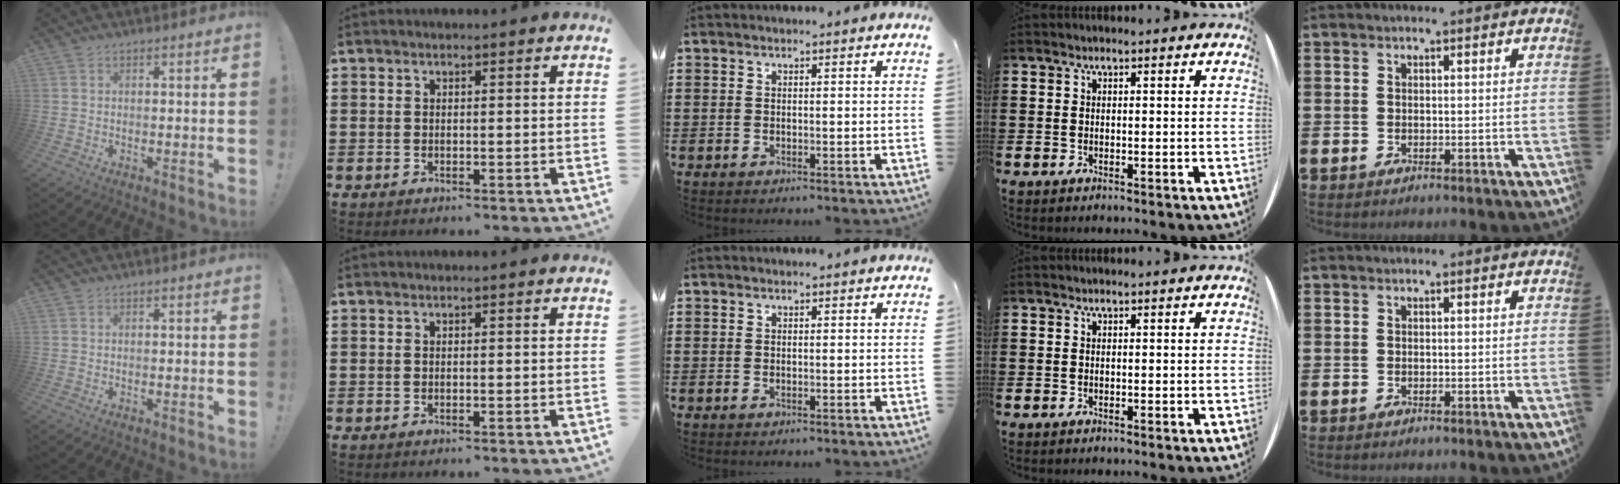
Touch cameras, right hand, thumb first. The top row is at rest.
{}